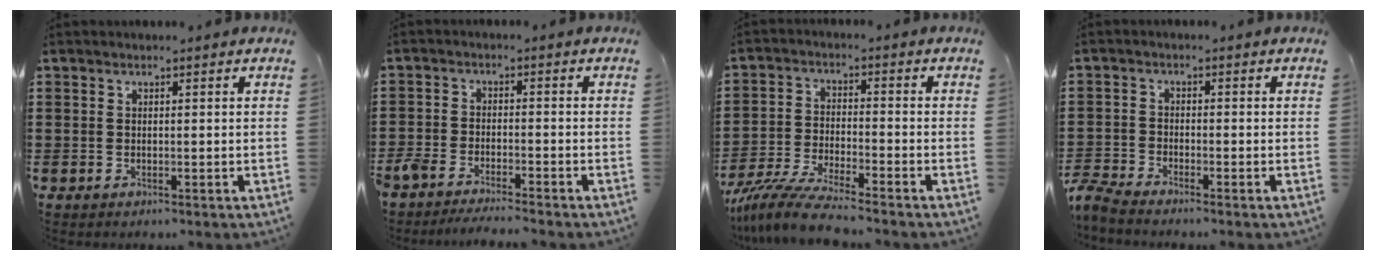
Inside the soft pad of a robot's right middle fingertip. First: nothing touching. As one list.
[{"total": 3.6, "force": [-3.5, 0.3, 0.7], "torque": [-0.029, -0.004, -0.077]}, {"total": 7.0, "force": [-6.3, -0.1, 3.1], "torque": [-0.079, -0.015, -0.128]}, {"total": 2.9, "force": [-2.7, 0.1, 0.8], "torque": [-0.038, -0.006, -0.064]}]